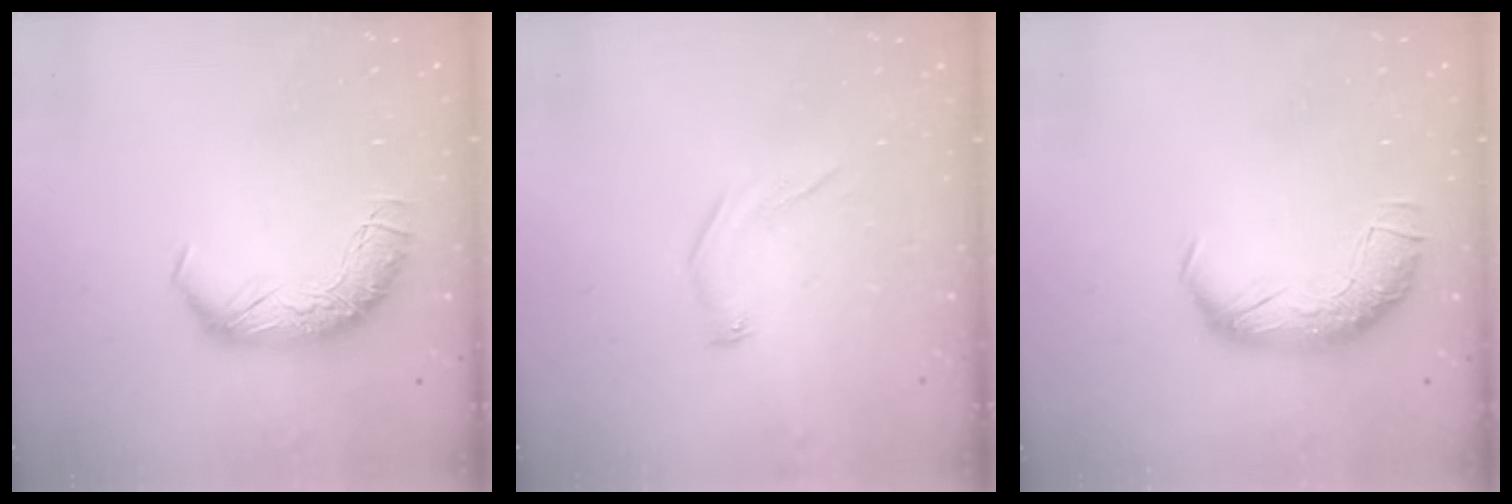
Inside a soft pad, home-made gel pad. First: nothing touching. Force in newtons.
{"total": 5.5, "press": 5.4, "slide": 1.0}
{"total": 1.8, "press": 0.7, "slide": 1.6}